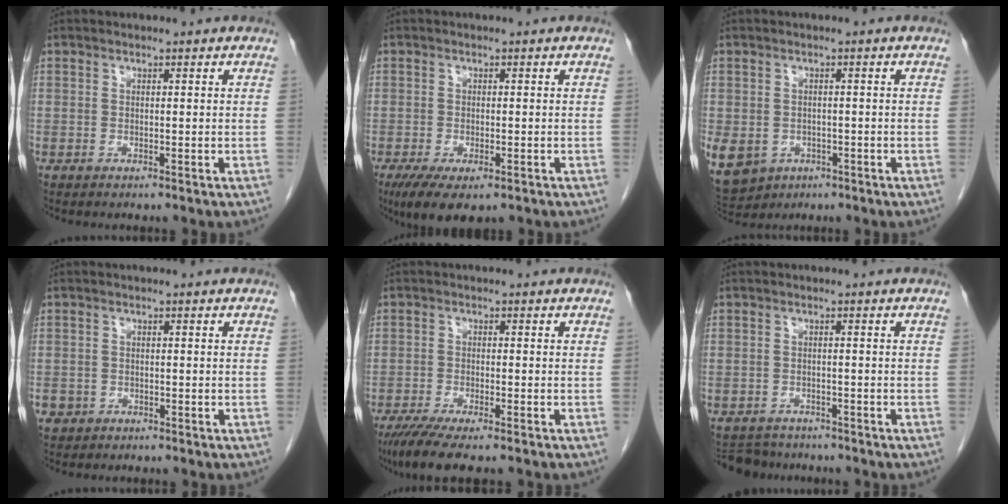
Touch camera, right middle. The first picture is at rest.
{"total": 6.6, "force": [-4.1, 2.4, 4.6], "torque": [-0.075, -0.016, -0.063]}
{"total": 18.3, "force": [-7.5, 14.9, 7.6], "torque": [-0.254, -0.014, -0.097]}
{"total": 2.4, "force": [-1.2, 2.0, 0.5], "torque": [-0.008, 0.003, -0.017]}
{"total": 7.5, "force": [-5.8, 1.0, 4.7], "torque": [-0.079, -0.019, -0.094]}
{"total": 5.0, "force": [-4.6, 2.0, 0.1], "torque": [-0.001, -0.003, -0.070]}